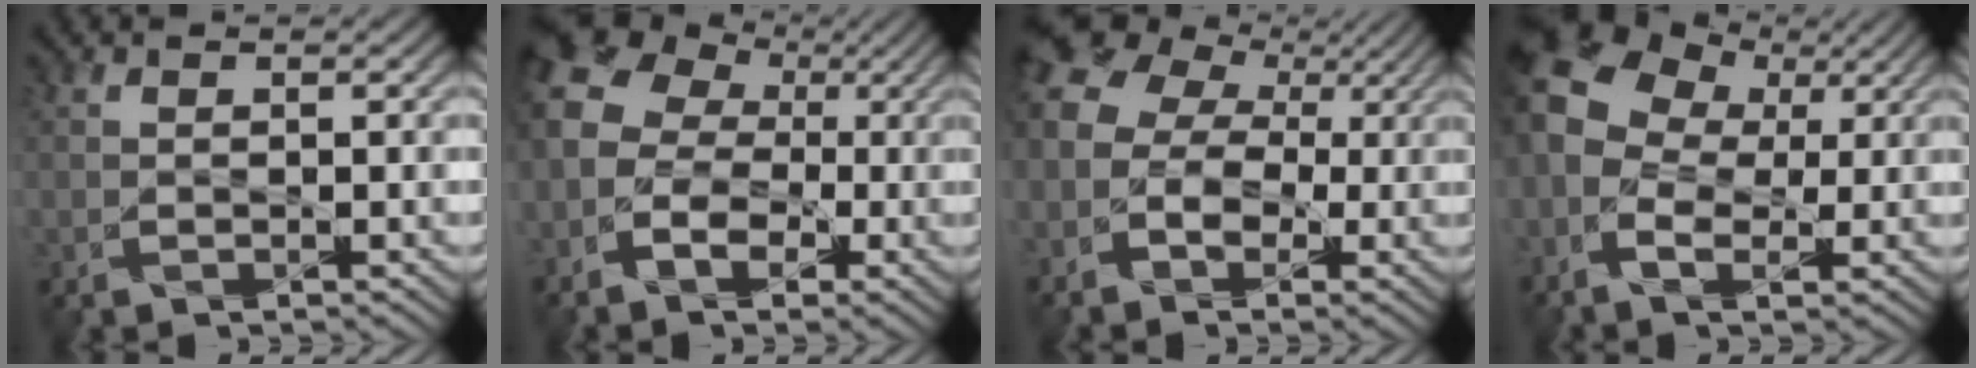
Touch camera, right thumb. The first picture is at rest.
{"total": 10.5, "force": [-1.1, 8.6, 5.9], "torque": [-0.136, 0.009, -0.039]}
{"total": 9.7, "force": [0.2, 7.6, 6.1], "torque": [-0.150, 0.009, -0.005]}
{"total": 14.1, "force": [2.1, 10.6, 9.0], "torque": [-0.246, 0.011, 0.032]}